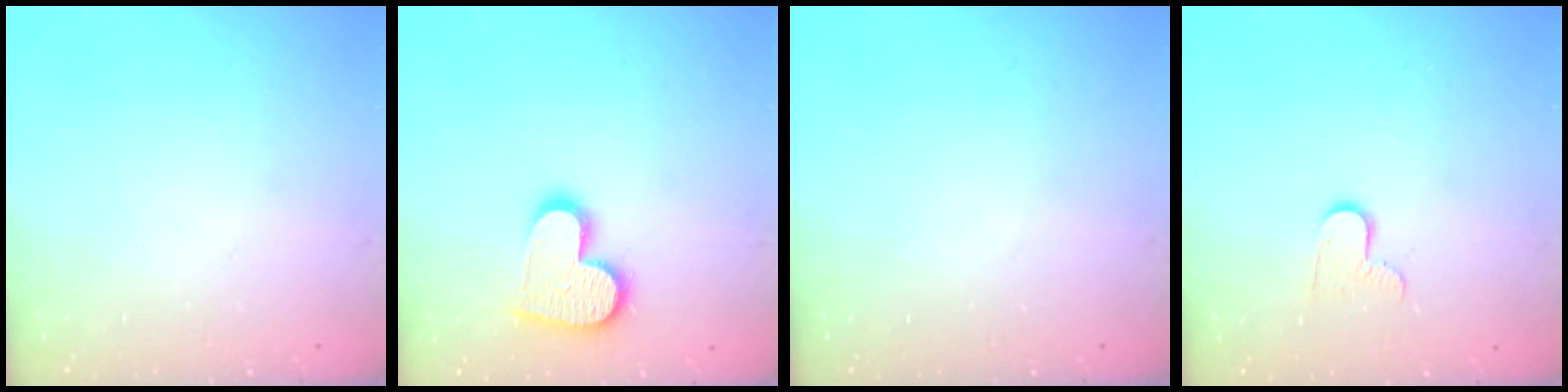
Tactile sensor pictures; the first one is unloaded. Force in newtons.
{"total": 13.8, "press": 13.8, "slide": 1.1}
{"total": 0.0}
{"total": 6.4, "press": 6.4, "slide": 0.5}